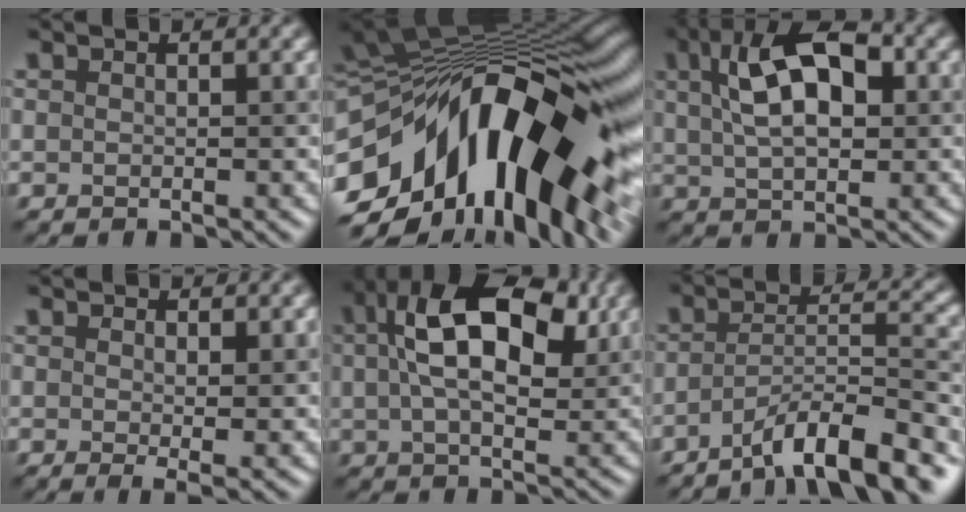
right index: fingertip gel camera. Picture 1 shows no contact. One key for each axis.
{"total": 18.3, "fx": -3.3, "fy": 8.7, "fz": 15.8, "tx": -0.260, "ty": 0.008, "tz": -0.064}
{"total": 9.2, "fx": 2.6, "fy": 4.7, "fz": 7.5, "tx": -0.121, "ty": 0.031, "tz": 0.029}
{"total": 2.2, "fx": 0.5, "fy": 0.4, "fz": 2.1, "tx": -0.031, "ty": -0.014, "tz": 0.012}
{"total": 12.0, "fx": 3.9, "fy": 6.2, "fz": 9.5, "tx": -0.163, "ty": 0.018, "tz": 0.052}
{"total": 8.0, "fx": -5.4, "fy": 1.6, "fz": 5.7, "tx": -0.087, "ty": 0.010, "tz": -0.095}